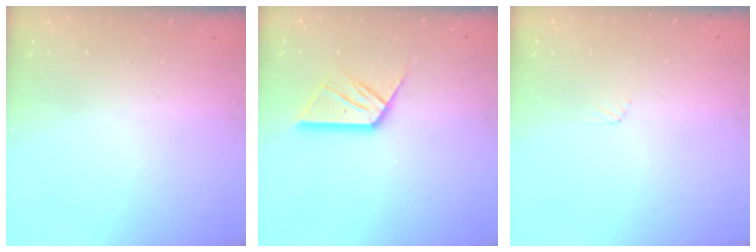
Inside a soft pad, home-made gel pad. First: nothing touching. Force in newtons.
{"total": 11.9, "press": 11.8, "slide": 1.1}
{"total": 3.2, "press": 3.1, "slide": 0.3}